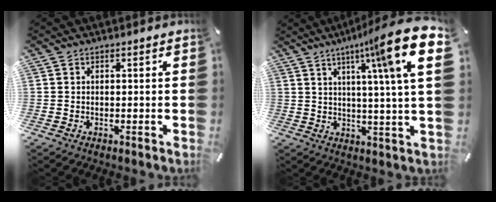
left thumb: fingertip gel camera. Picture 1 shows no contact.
{"total": 18.6, "force": [8.1, 2.5, 16.6], "torque": [-0.250, -0.039, 0.109]}